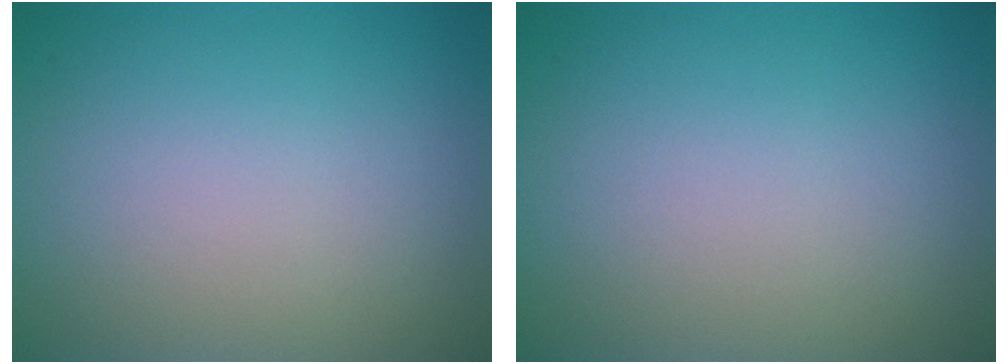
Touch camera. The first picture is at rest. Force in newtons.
{"total": 0.0}